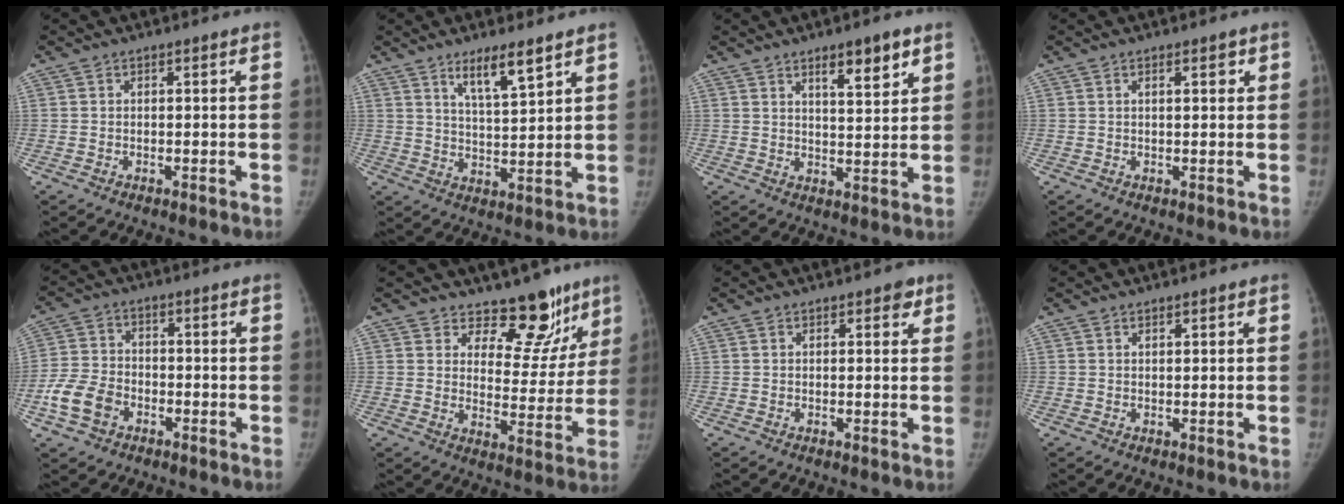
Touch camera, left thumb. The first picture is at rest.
{"total": 7.6, "force": [5.1, 1.3, 5.5], "torque": [-0.091, -0.036, 0.093]}
{"total": 7.3, "force": [4.5, 2.0, 5.5], "torque": [-0.068, -0.029, 0.069]}
{"total": 2.0, "force": [0.9, 0.7, 1.7], "torque": [-0.017, -0.001, 0.011]}
{"total": 8.3, "force": [-3.7, 5.9, 4.5], "torque": [-0.089, 0.019, -0.071]}
{"total": 12.2, "force": [9.3, 6.6, 4.3], "torque": [0.004, -0.068, 0.125]}
{"total": 1.8, "force": [1.0, 1.0, 1.2], "torque": [-0.002, -0.002, 0.009]}
{"total": 0.7, "force": [0.5, 0.2, 0.4], "torque": [-0.007, -0.002, 0.009]}